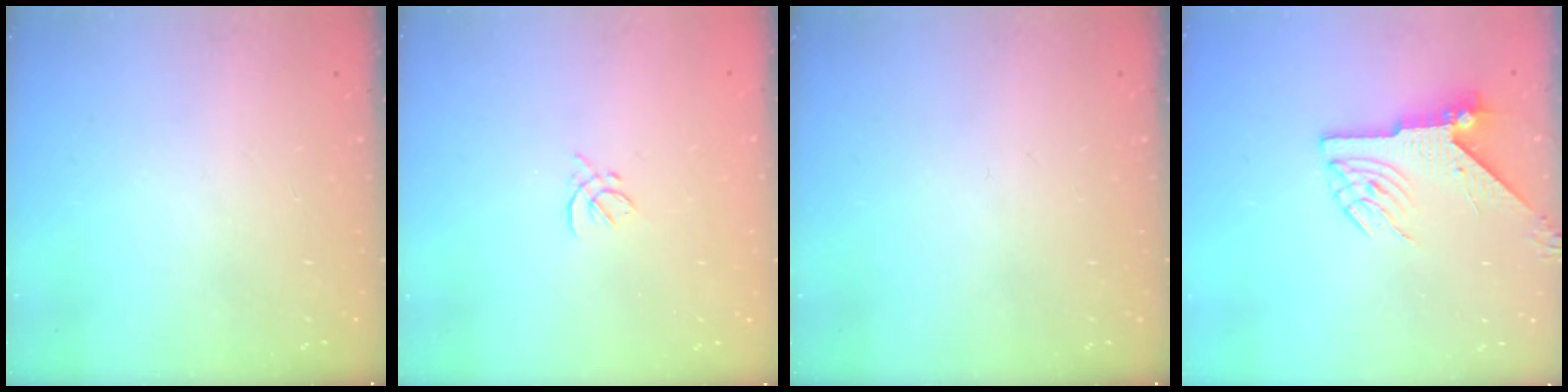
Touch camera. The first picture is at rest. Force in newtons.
{"total": 2.0, "press": 1.9, "slide": 0.7}
{"total": 0.0}
{"total": 6.8, "press": 6.8, "slide": 0.5}